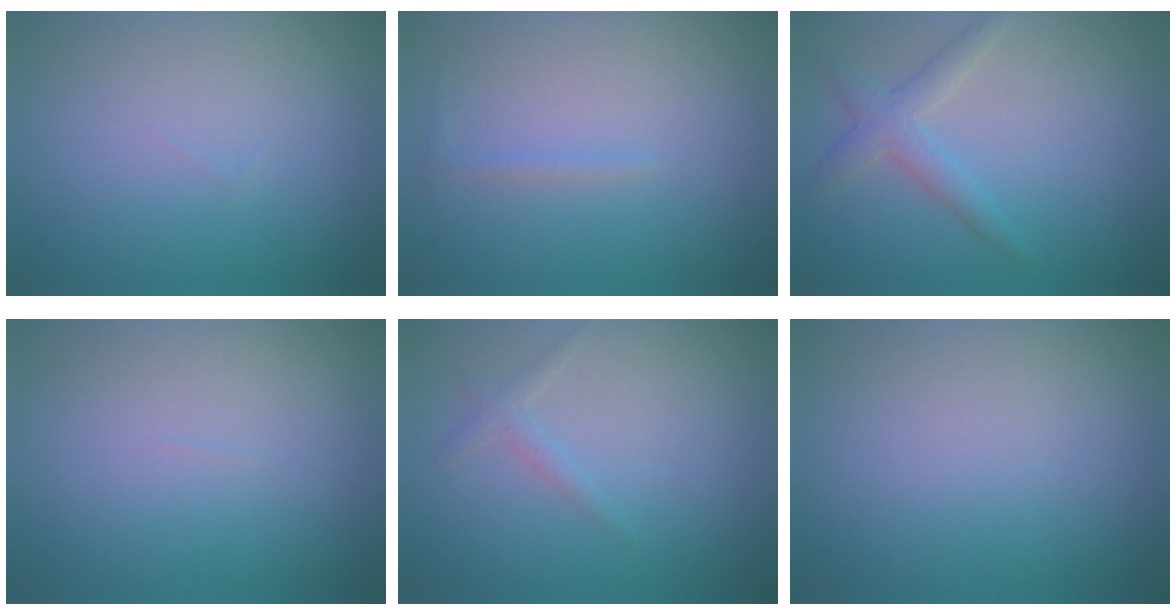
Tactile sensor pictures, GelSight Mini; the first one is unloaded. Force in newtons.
{"total": 0.7, "press": 0.7, "slide": 0.0}
{"total": 2.6, "press": 2.6, "slide": 0.0}
{"total": 0.0}
{"total": 1.1, "press": 1.1, "slide": 0.1}
{"total": 0.0}